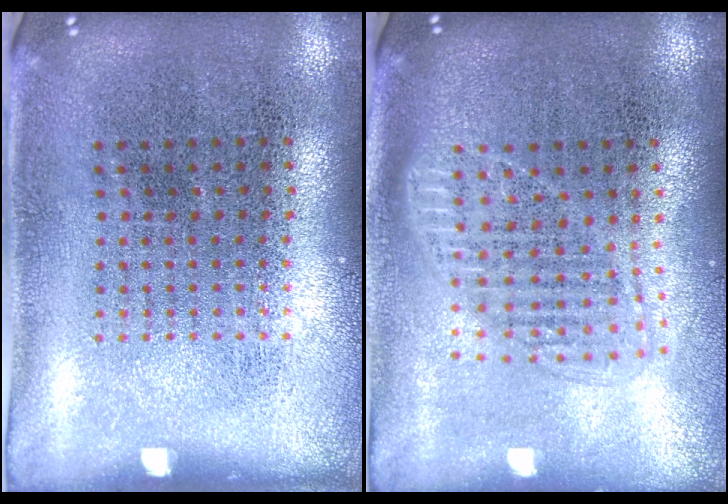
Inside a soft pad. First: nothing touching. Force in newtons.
{"total": 1.6, "press": 1.3, "slide": 0.8}